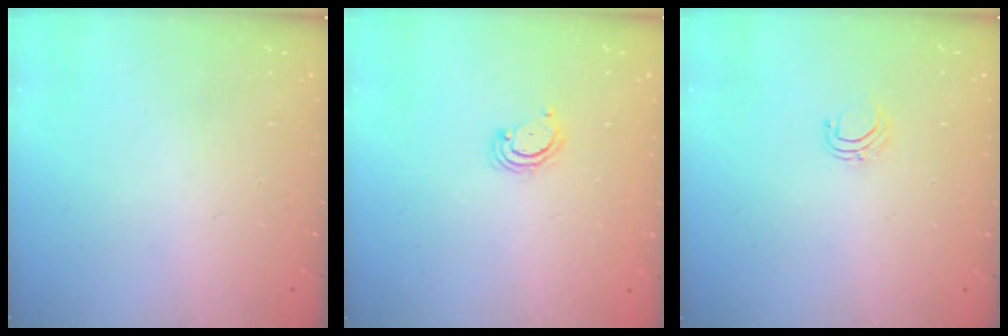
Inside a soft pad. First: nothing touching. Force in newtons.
{"total": 2.9, "press": 2.9, "slide": 0.3}
{"total": 3.8, "press": 3.8, "slide": 0.2}